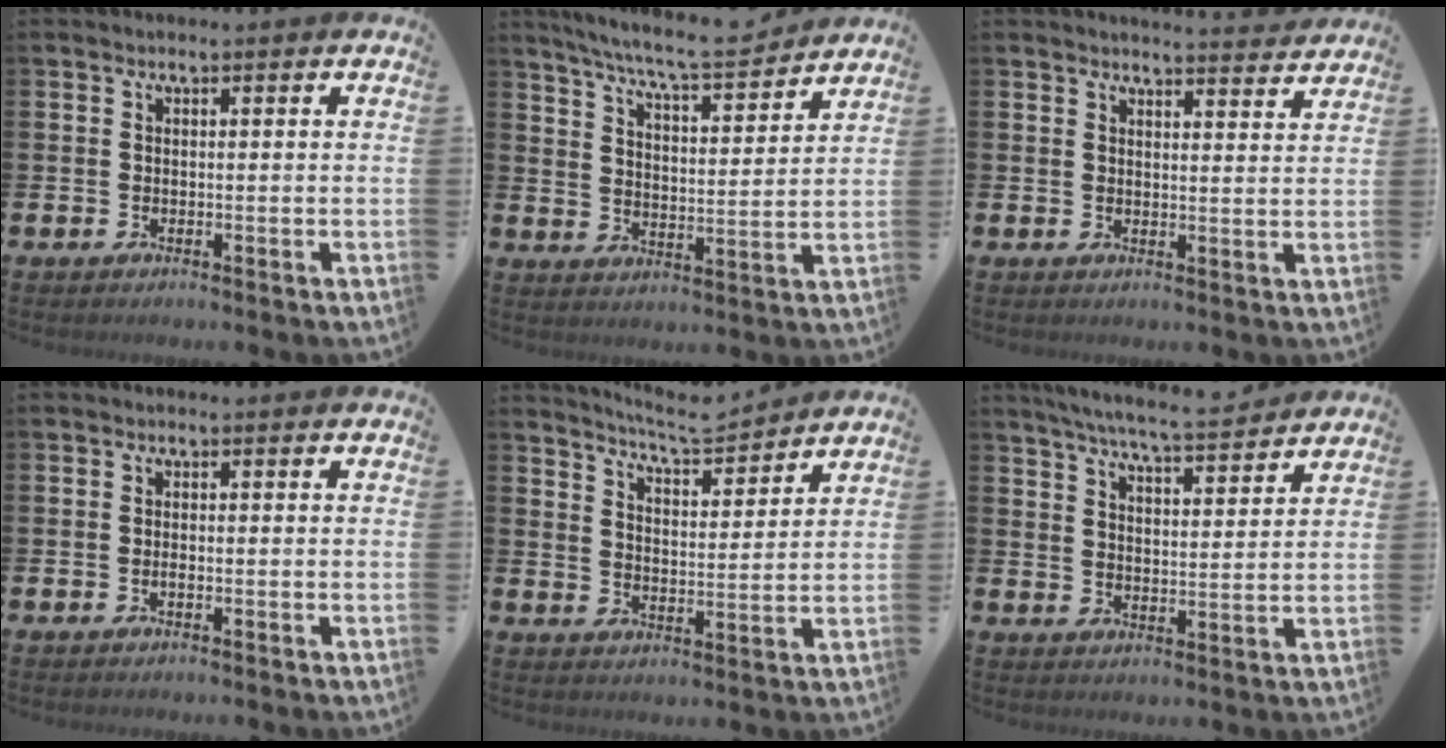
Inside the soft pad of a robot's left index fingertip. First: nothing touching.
{"total": 8.1, "force": [7.5, 0.4, 3.0], "torque": [-0.078, -0.049, 0.130]}
{"total": 3.5, "force": [3.5, -0.2, 0.0], "torque": [0.002, -0.027, 0.061]}
{"total": 0.5, "force": [-0.2, 0.2, 0.4], "torque": [-0.013, -0.001, -0.004]}
{"total": 6.0, "force": [5.9, 0.3, 1.1], "torque": [-0.040, -0.039, 0.102]}
{"total": 6.6, "force": [6.3, -0.1, 2.0], "torque": [-0.054, -0.038, 0.109]}